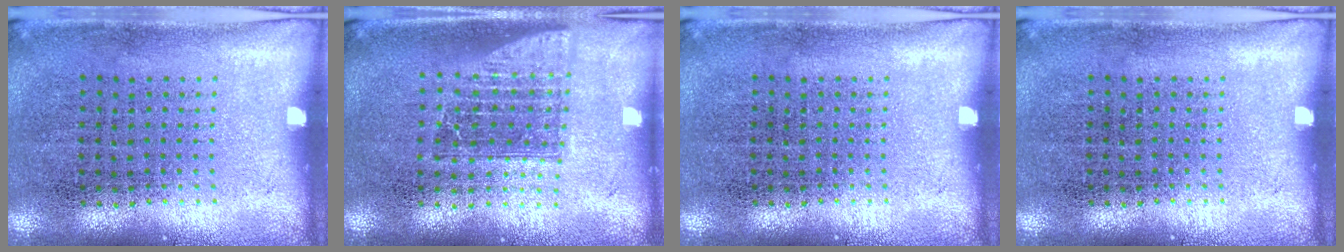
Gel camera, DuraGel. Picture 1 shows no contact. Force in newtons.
{"total": 1.6, "press": 1.3, "slide": 1.0}
{"total": 0.0}
{"total": 0.0}